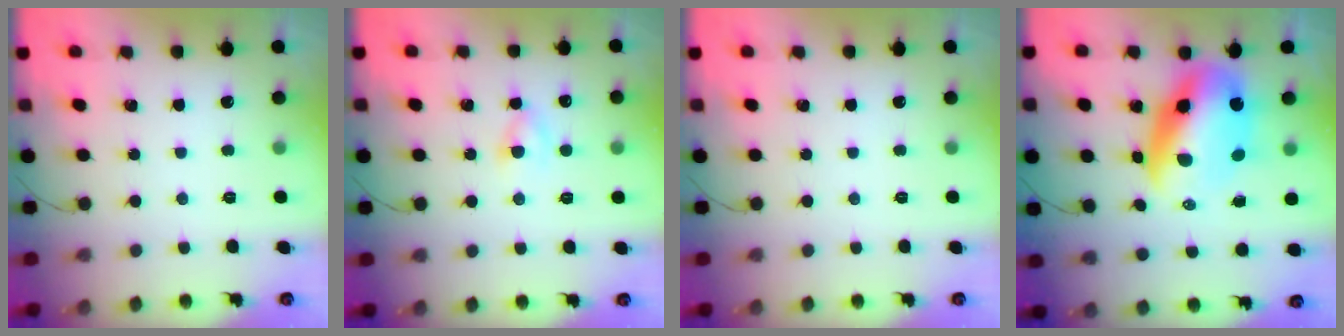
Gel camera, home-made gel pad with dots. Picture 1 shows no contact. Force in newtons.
{"total": 3.1, "press": 2.9, "slide": 1.1}
{"total": 0.0}
{"total": 12.5, "press": 12.1, "slide": 3.1}